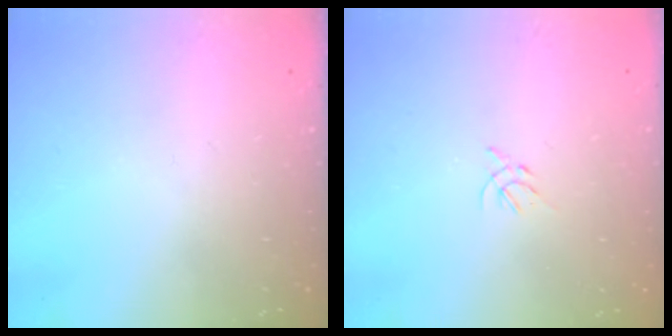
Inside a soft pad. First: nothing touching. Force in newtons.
{"total": 2.3, "press": 2.2, "slide": 0.6}